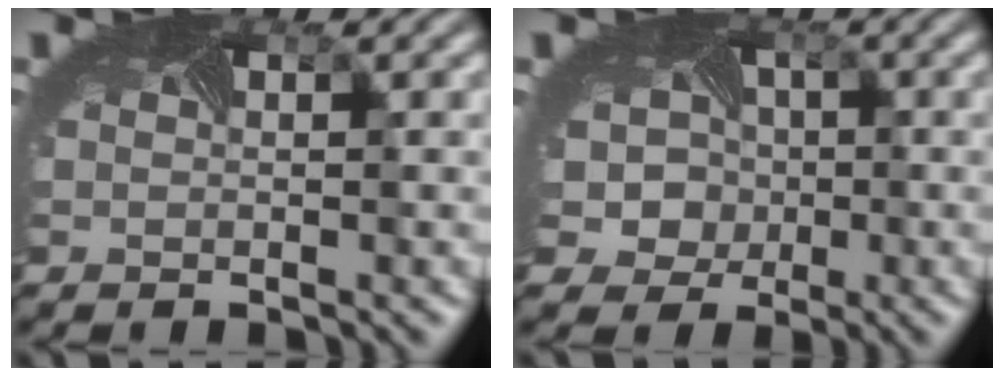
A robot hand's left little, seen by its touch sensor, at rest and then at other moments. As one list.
[{"total": 7.0, "force": [-0.5, 6.4, 3.0], "torque": [-0.048, 0.007, -0.038]}]